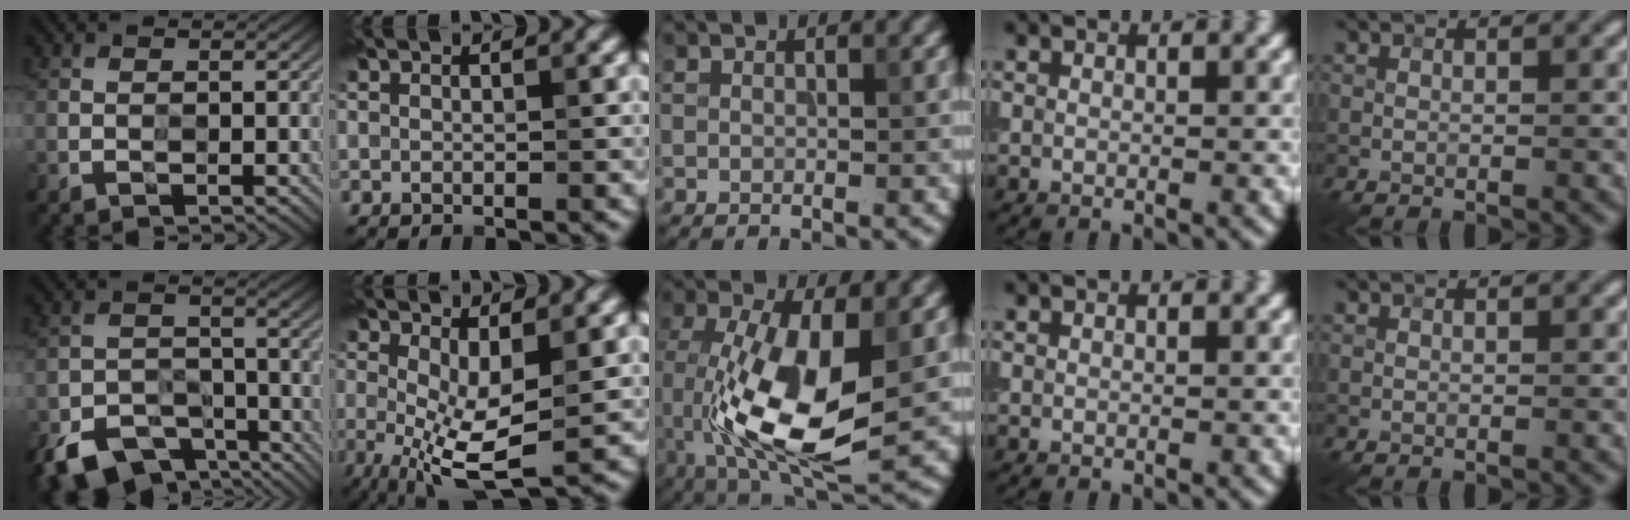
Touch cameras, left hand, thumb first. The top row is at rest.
{"thumb": {"total": 6.4, "force": [-5.1, 3.7, 1.3], "torque": [-0.022, -0.012, -0.093]}, "index": {"total": 6.4, "force": [-0.6, 2.1, 6.0], "torque": [-0.126, -0.014, -0.011]}, "middle": {"total": 10.4, "force": [-1.8, 4.2, 9.4], "torque": [-0.188, -0.015, -0.033]}}